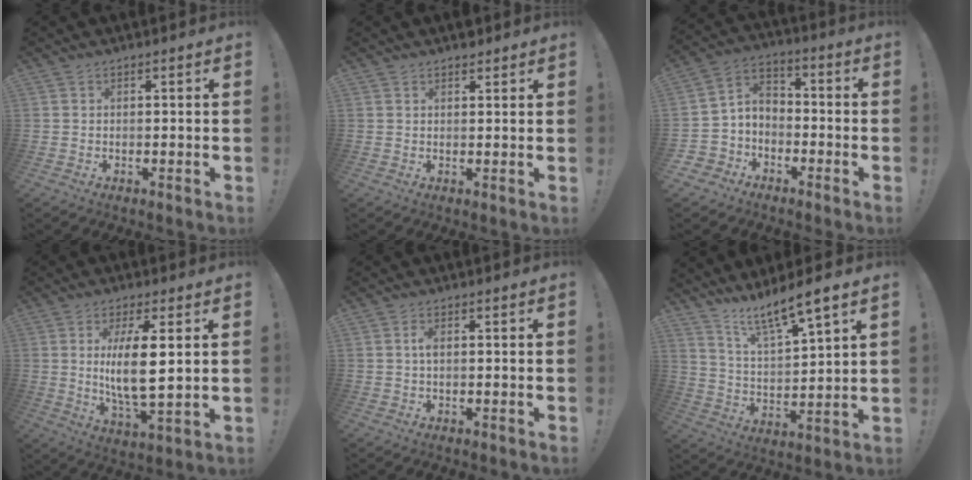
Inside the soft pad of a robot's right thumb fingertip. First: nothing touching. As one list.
[{"total": 1.8, "force": [1.5, 0.8, 0.5], "torque": [0.003, -0.008, 0.026]}, {"total": 6.9, "force": [-3.5, 5.8, 1.4], "torque": [-0.033, 0.026, -0.061]}, {"total": 12.3, "force": [2.0, 3.4, 11.6], "torque": [-0.230, -0.017, 0.027]}, {"total": 2.0, "force": [0.1, 0.7, 1.9], "torque": [-0.033, 0.004, -0.002]}, {"total": 10.3, "force": [8.8, 0.6, 5.3], "torque": [-0.095, -0.072, 0.146]}]